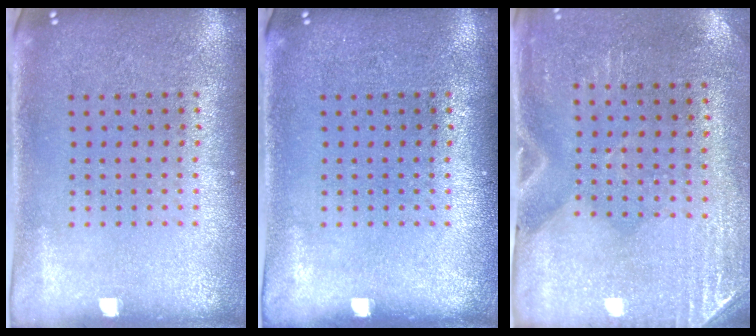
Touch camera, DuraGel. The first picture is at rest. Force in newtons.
{"total": 0.0}
{"total": 2.9, "press": 2.5, "slide": 1.4}